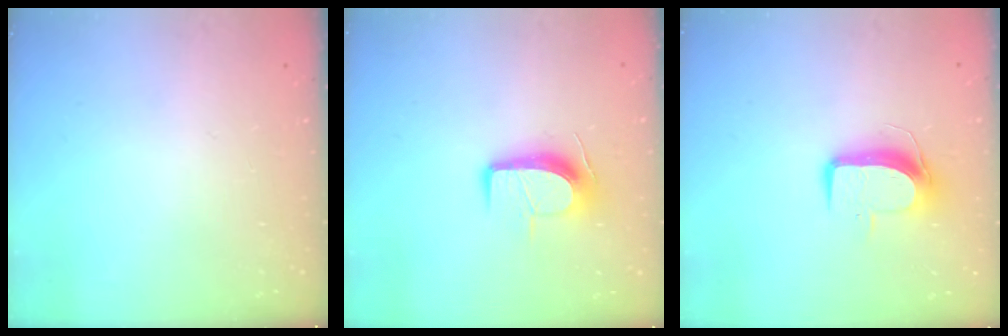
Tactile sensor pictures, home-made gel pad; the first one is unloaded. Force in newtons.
{"total": 10.3, "press": 10.3, "slide": 0.6}
{"total": 9.5, "press": 9.5, "slide": 0.8}